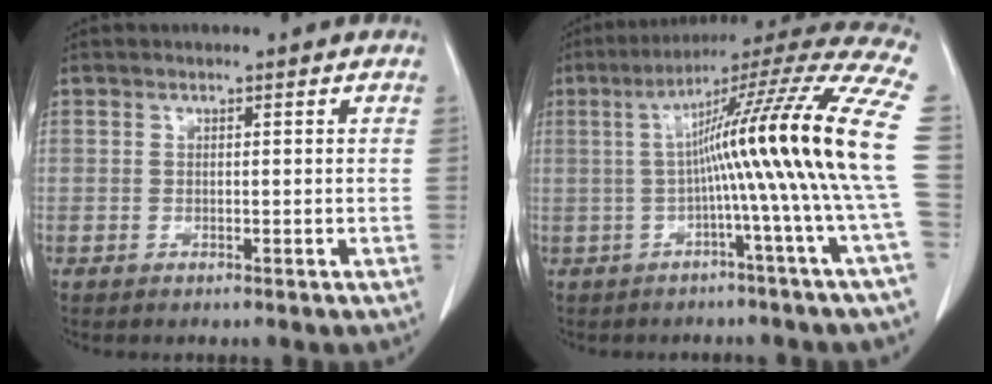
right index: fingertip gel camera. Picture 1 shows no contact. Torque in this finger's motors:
{"motor_torque": [1.88, -0.26, 1.00, 0.21]}